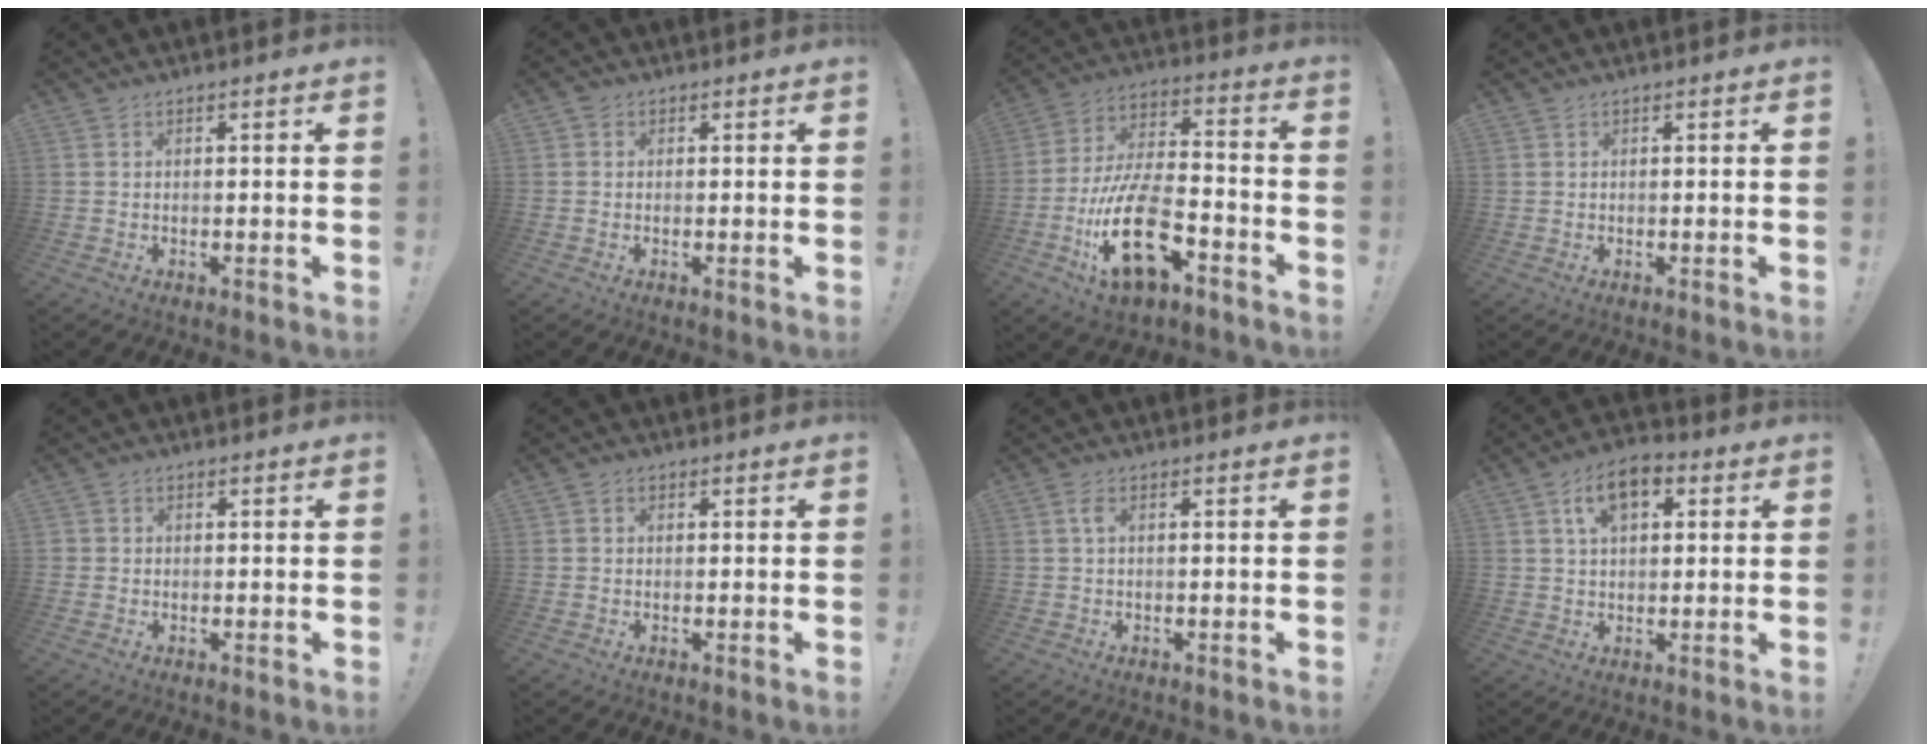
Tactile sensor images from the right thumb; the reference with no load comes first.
{"total": 0.8, "force": [0.1, 0.8, 0.1], "torque": [0.003, 0.001, 0.000]}
{"total": 21.8, "force": [-8.8, 10.1, 17.1], "torque": [-0.335, 0.047, -0.143]}
{"total": 0.0}
{"total": 1.2, "force": [-0.1, 1.1, 0.4], "torque": [-0.007, 0.005, -0.002]}
{"total": 1.0, "force": [0.1, 1.0, 0.4], "torque": [0.000, 0.000, 0.000]}
{"total": 2.1, "force": [0.4, 0.7, 1.9], "torque": [-0.043, 0.005, 0.007]}
{"total": 9.4, "force": [3.7, 5.5, 6.6], "torque": [-0.101, 0.005, 0.068]}